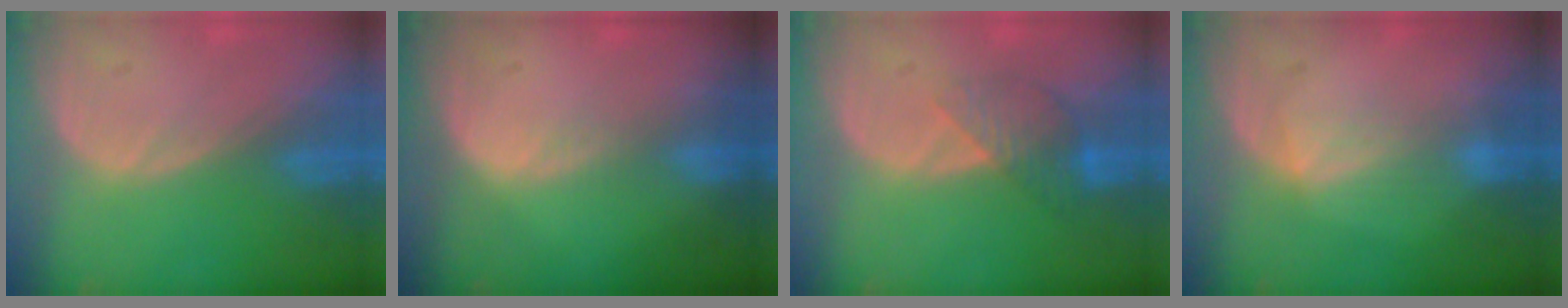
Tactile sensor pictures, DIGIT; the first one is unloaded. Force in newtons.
{"total": 1.1, "press": 0.7, "slide": 0.9}
{"total": 4.2, "press": 4.2, "slide": 0.4}
{"total": 2.7, "press": 2.7, "slide": 0.4}